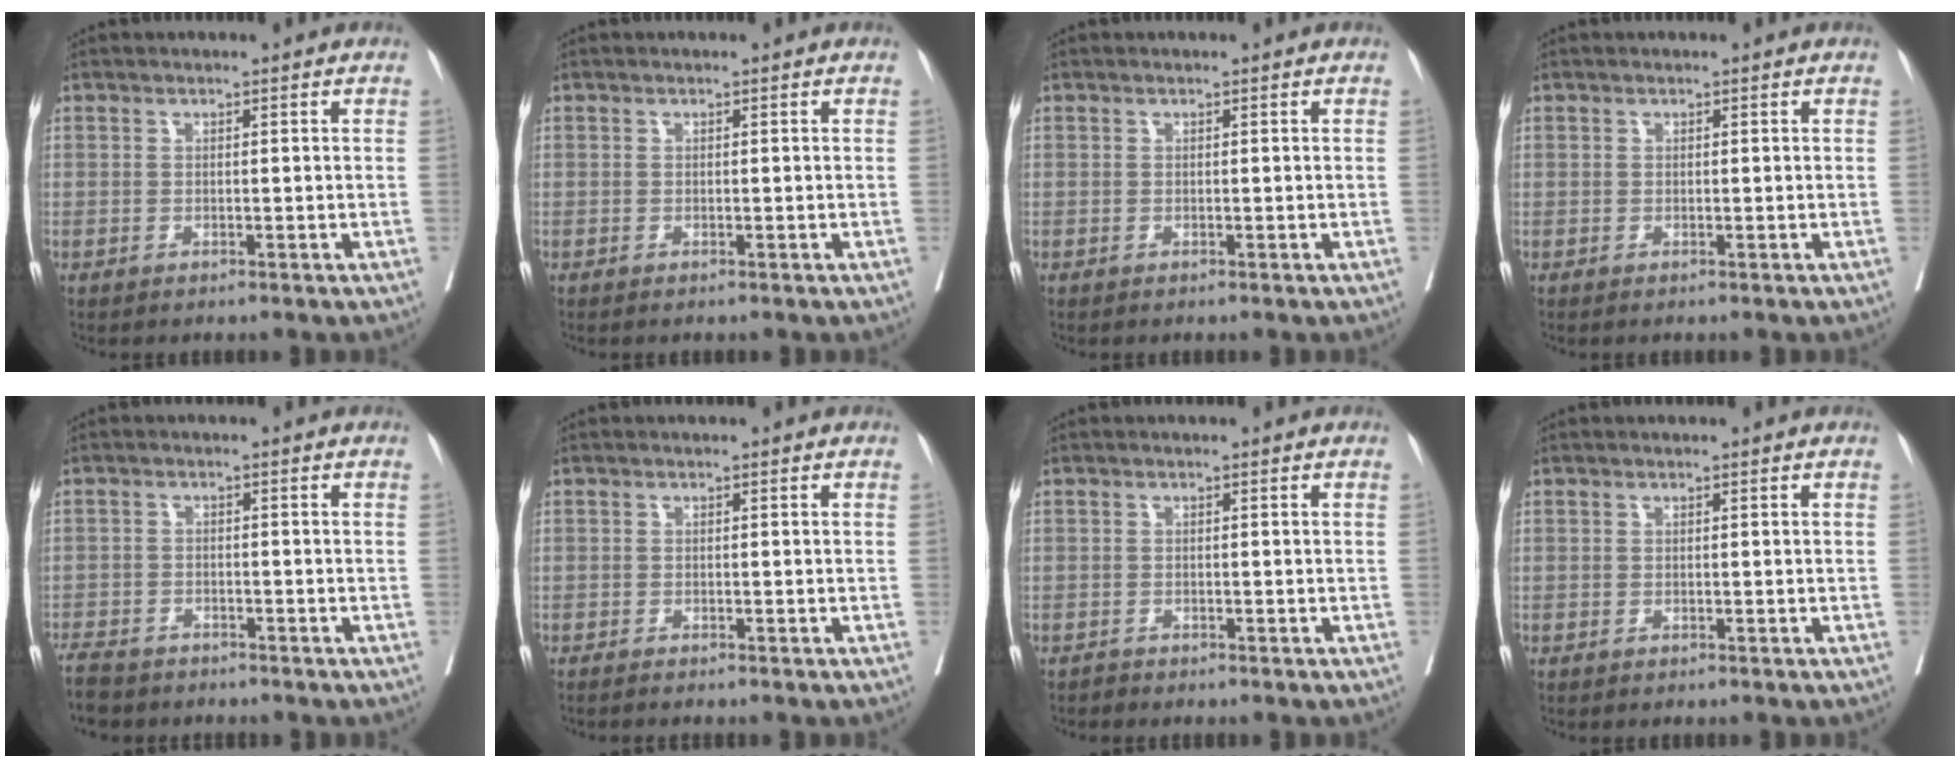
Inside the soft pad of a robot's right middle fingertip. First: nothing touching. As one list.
[{"total": 0.0}, {"total": 0.0}, {"total": 0.0}, {"total": 6.3, "force": [-5.5, 2.4, 1.8], "torque": [-0.033, -0.012, -0.092]}, {"total": 1.5, "force": [-1.3, -0.1, 0.7], "torque": [-0.009, 0.000, -0.017]}, {"total": 0.6, "force": [-0.6, 0.1, -0.2], "torque": [-0.004, -0.001, -0.014]}, {"total": 0.0}]